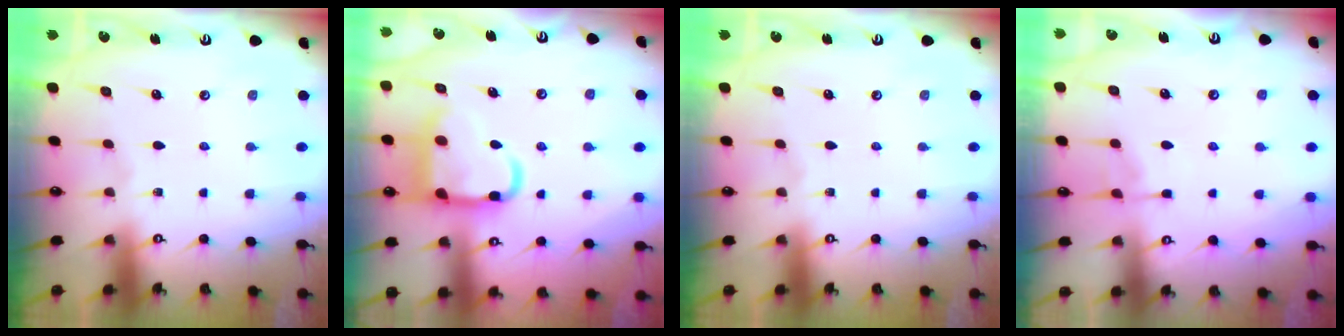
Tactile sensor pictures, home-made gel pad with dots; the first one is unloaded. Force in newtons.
{"total": 15.6, "press": 15.5, "slide": 1.7}
{"total": 0.0}
{"total": 3.2, "press": 3.2, "slide": 0.4}